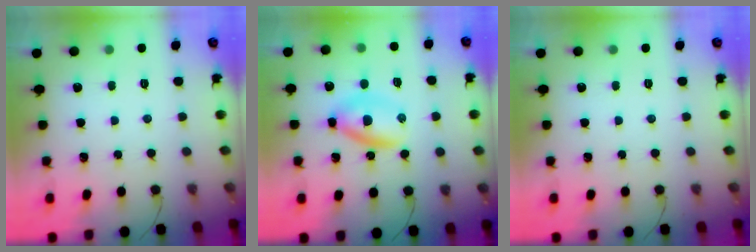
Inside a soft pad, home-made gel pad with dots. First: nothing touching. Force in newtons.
{"total": 4.6, "press": 4.5, "slide": 0.9}
{"total": 0.0}